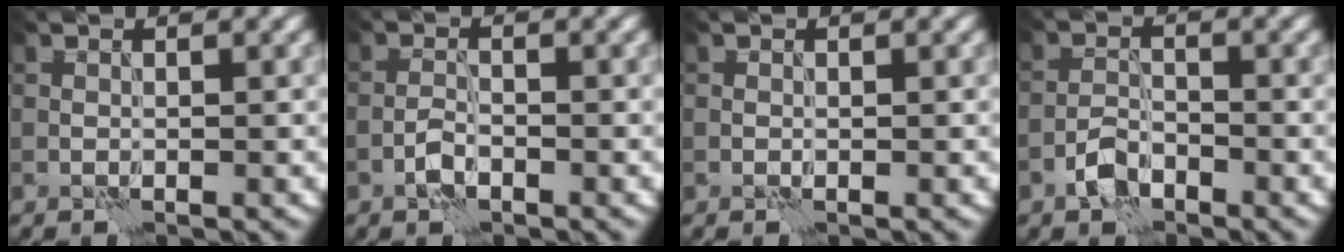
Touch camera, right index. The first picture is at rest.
{"total": 1.7, "force": [-1.0, 0.7, 1.1], "torque": [-0.020, 0.004, -0.024]}
{"total": 0.0}
{"total": 2.6, "force": [-1.8, 1.3, 1.4], "torque": [-0.024, 0.007, -0.039]}